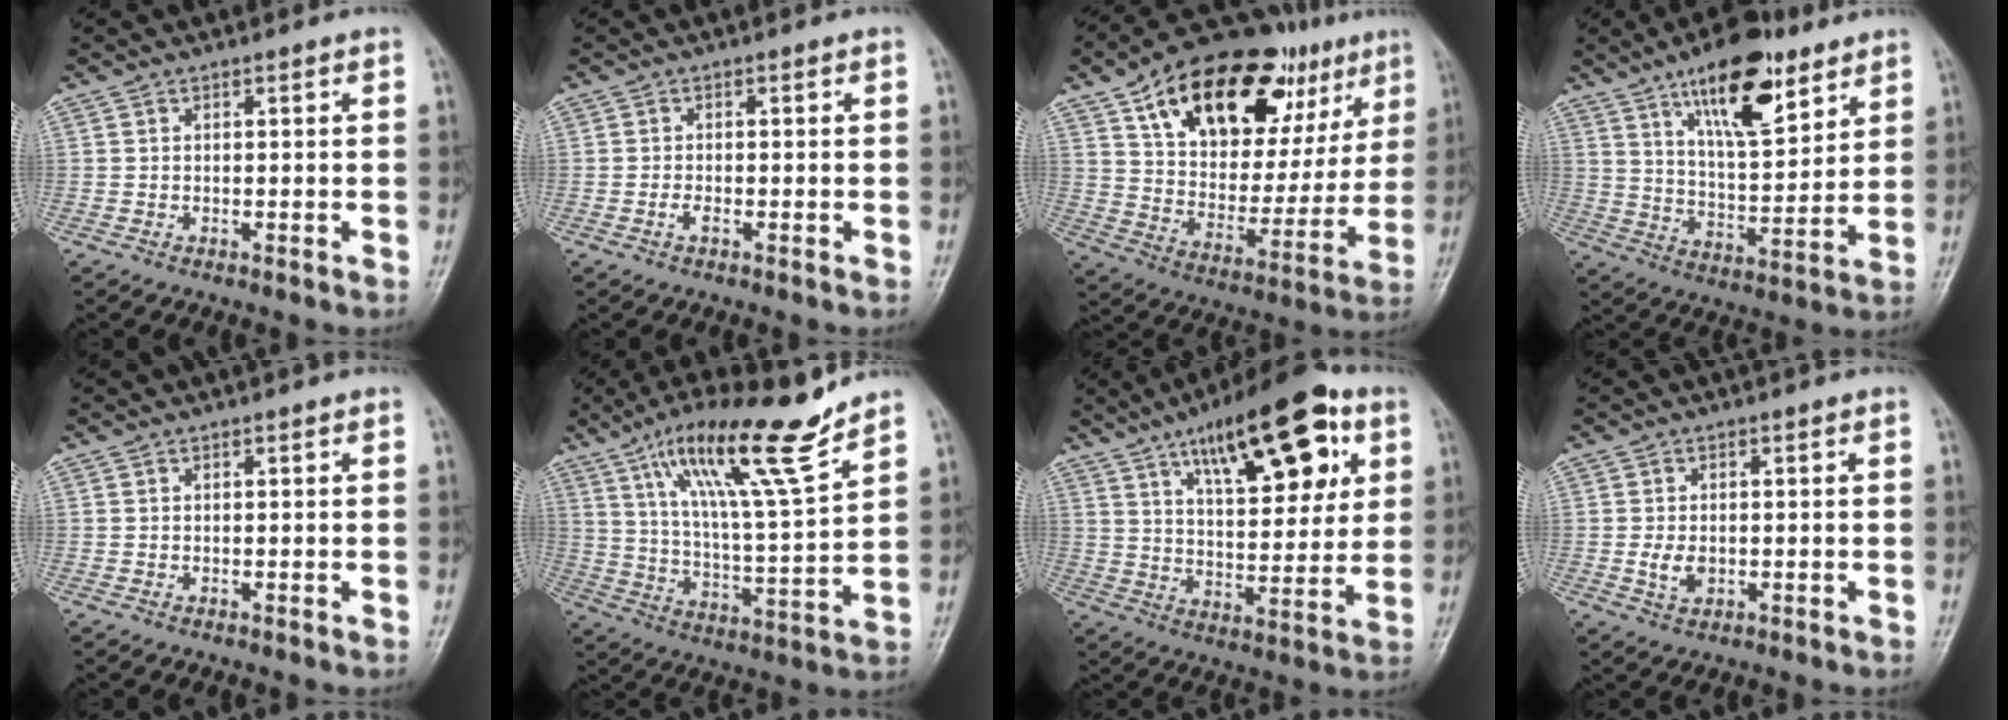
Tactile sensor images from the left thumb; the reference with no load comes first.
{"total": 1.3, "force": [-0.6, 0.6, 1.0], "torque": [-0.022, 0.003, -0.014]}
{"total": 28.4, "force": [14.6, 15.1, 19.1], "torque": [-0.250, -0.008, 0.235]}
{"total": 17.0, "force": [9.9, 6.5, 12.2], "torque": [-0.161, -0.051, 0.165]}
{"total": 0.0}
{"total": 18.3, "force": [12.2, 2.0, 13.4], "torque": [-0.215, -0.060, 0.211]}
{"total": 21.5, "force": [10.2, 8.5, 16.8], "torque": [-0.213, -0.027, 0.160]}
{"total": 3.4, "force": [-0.5, 2.3, 2.5], "torque": [-0.045, -0.003, -0.006]}